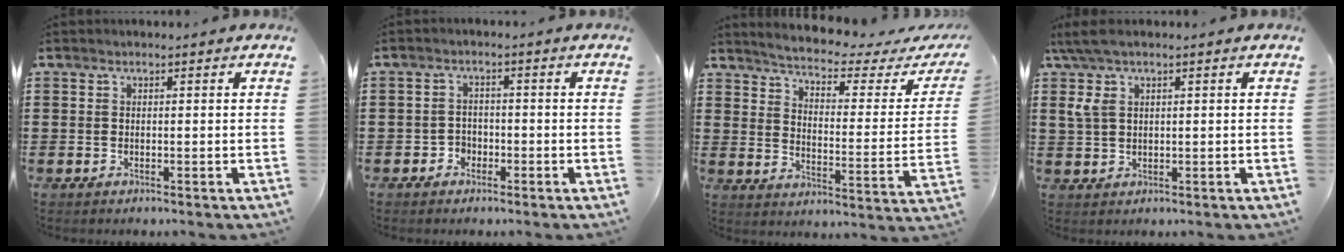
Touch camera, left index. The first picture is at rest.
{"total": 2.1, "force": [-1.6, 1.5, 0.1], "torque": [-0.010, 0.002, -0.037]}
{"total": 3.2, "force": [2.7, -0.1, 1.7], "torque": [-0.052, -0.028, 0.034]}
{"total": 4.4, "force": [2.0, 1.6, 3.6], "torque": [-0.082, 0.006, 0.033]}